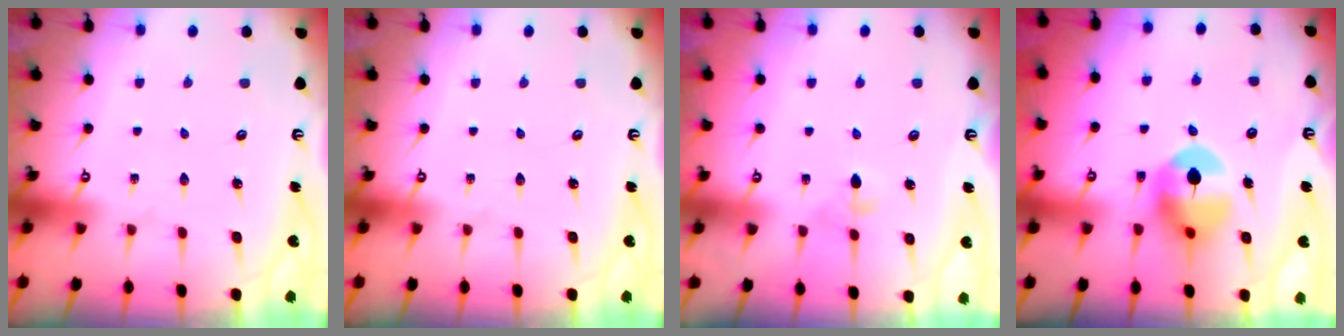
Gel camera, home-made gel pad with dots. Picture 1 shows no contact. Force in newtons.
{"total": 0.0}
{"total": 3.1, "press": 2.9, "slide": 0.9}
{"total": 8.1, "press": 8.1, "slide": 0.3}